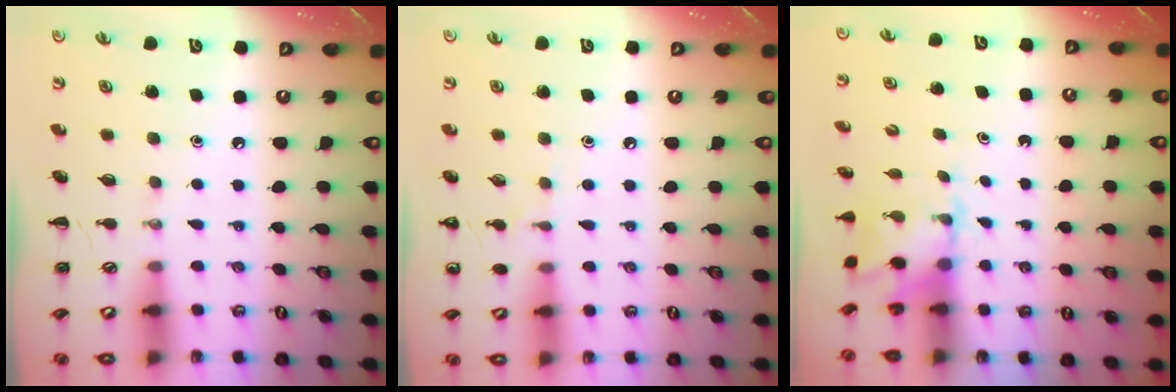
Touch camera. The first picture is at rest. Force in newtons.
{"total": 4.4, "press": 4.2, "slide": 1.4}
{"total": 2.2, "press": 2.1, "slide": 0.6}